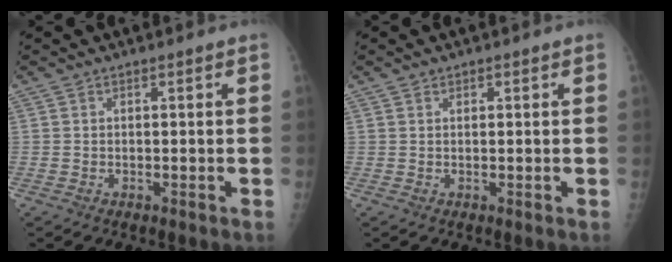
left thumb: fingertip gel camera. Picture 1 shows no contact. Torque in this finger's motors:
{"motor_torque": [-0.07, -0.02, -0.07, -0.11, -0.01]}